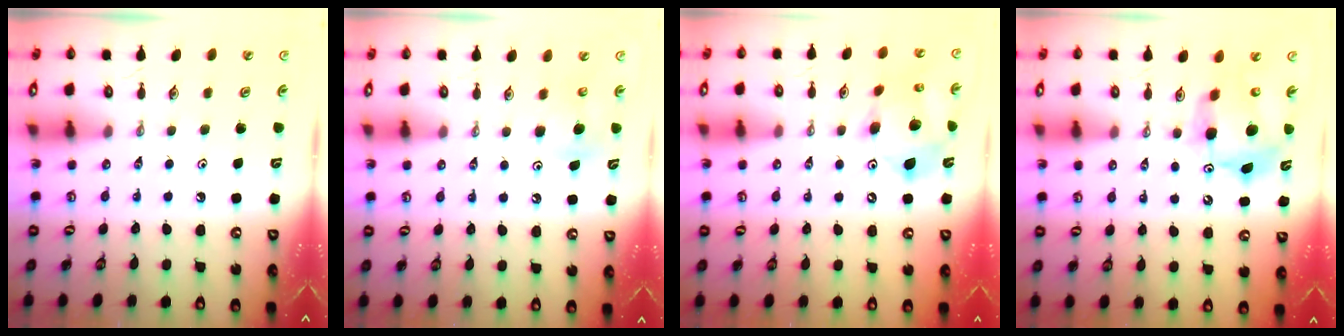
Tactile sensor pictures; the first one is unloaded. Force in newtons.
{"total": 4.9, "press": 4.9, "slide": 0.7}
{"total": 13.3, "press": 13.1, "slide": 2.3}
{"total": 10.2, "press": 10.2, "slide": 1.1}